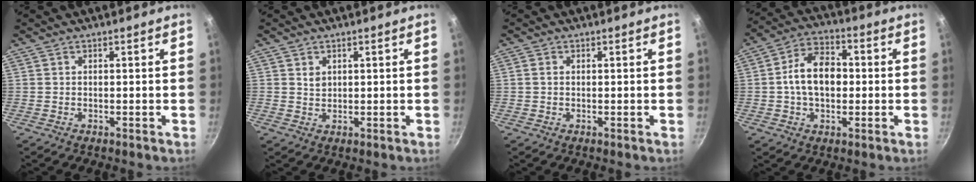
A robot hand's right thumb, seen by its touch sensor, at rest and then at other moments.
{"total": 1.6, "force": [0.7, 1.3, 0.7], "torque": [-0.008, -0.002, 0.012]}
{"total": 1.0, "force": [0.1, 0.8, 0.6], "torque": [-0.011, 0.004, 0.000]}
{"total": 11.0, "force": [0.0, 7.4, 8.1], "torque": [-0.109, 0.026, -0.012]}